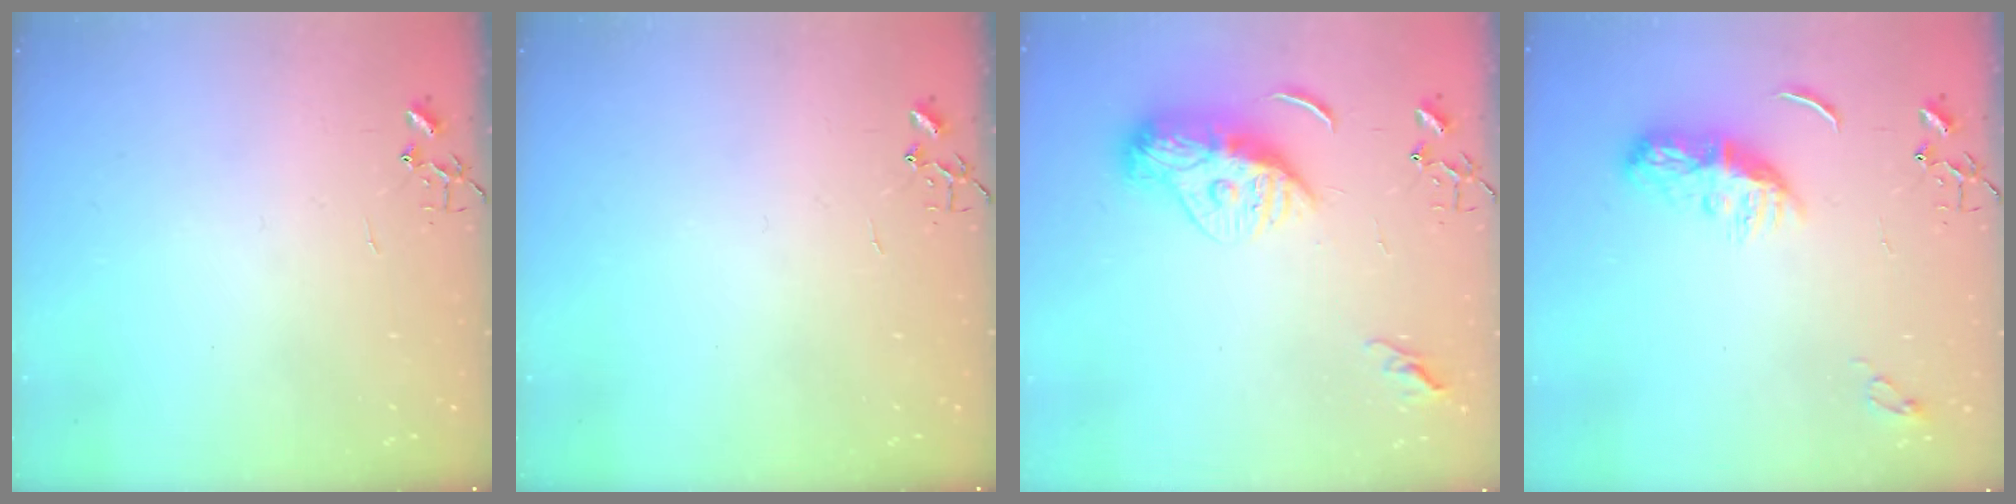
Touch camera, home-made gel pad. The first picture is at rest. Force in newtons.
{"total": 0.0}
{"total": 11.6, "press": 11.6, "slide": 0.9}
{"total": 8.7, "press": 8.7, "slide": 0.3}